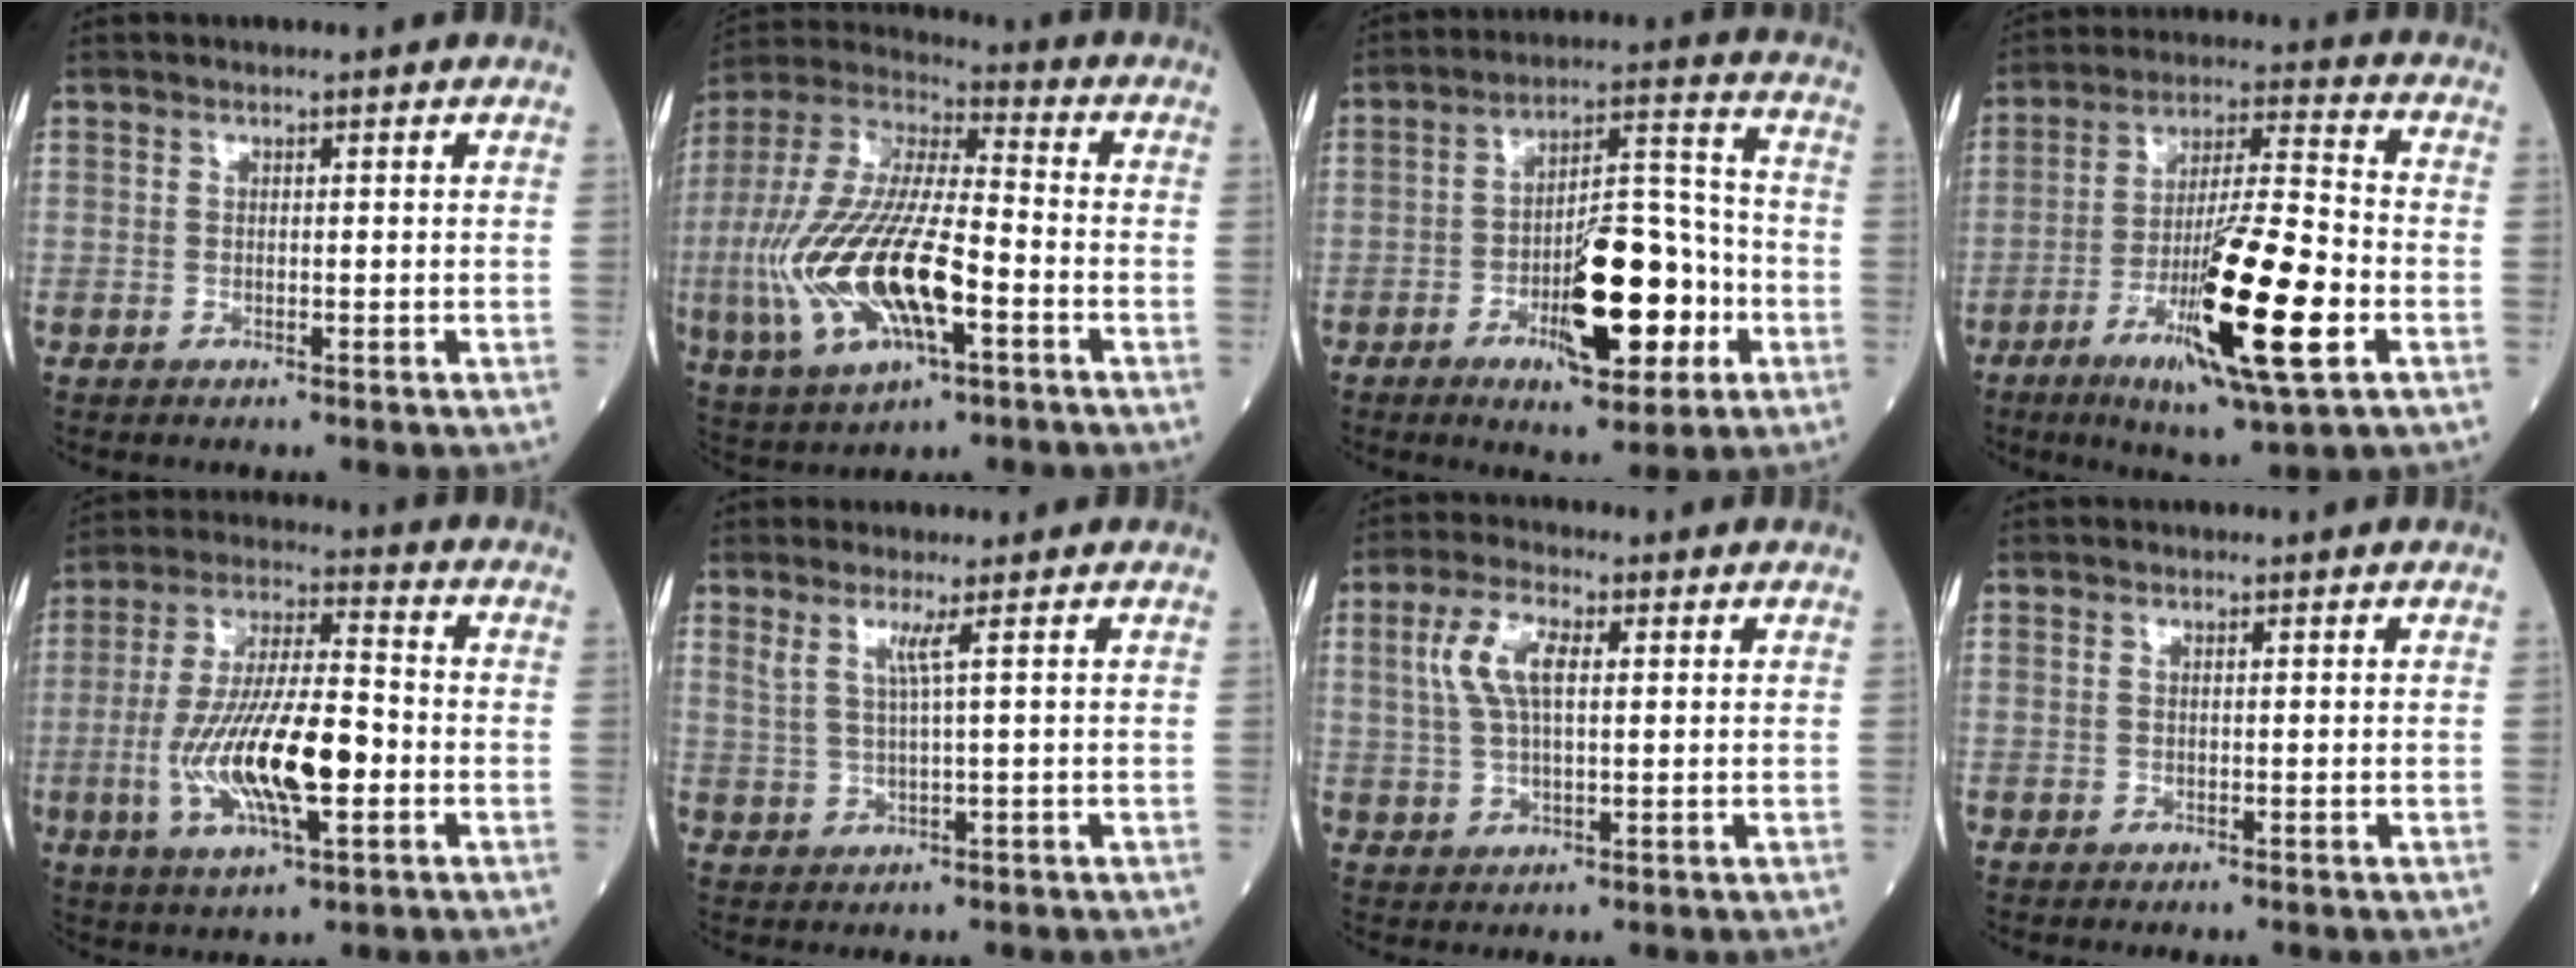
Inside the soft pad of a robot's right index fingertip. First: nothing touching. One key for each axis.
{"total": 20.3, "fx": -5.2, "fy": 6.2, "fz": 18.7, "tx": -0.413, "ty": -0.011, "tz": -0.088}
{"total": 13.9, "fx": -4.8, "fy": 4.3, "fz": 12.3, "tx": -0.200, "ty": 0.013, "tz": -0.068}
{"total": 17.8, "fx": -6.2, "fy": 1.5, "fz": 16.6, "tx": -0.298, "ty": -0.023, "tz": -0.102}
{"total": 15.4, "fx": -3.6, "fy": 3.4, "fz": 14.6, "tx": -0.290, "ty": -0.004, "tz": -0.061}
{"total": 2.6, "fx": 1.3, "fy": -0.7, "fz": 2.2, "tx": -0.051, "ty": -0.001, "tz": 0.031}
{"total": 6.7, "fx": 1.8, "fy": 2.3, "fz": 6.0, "tx": -0.137, "ty": 0.015, "tz": 0.041}
{"total": 0.0}